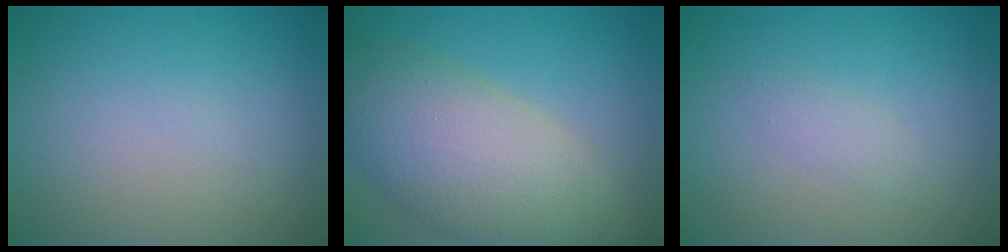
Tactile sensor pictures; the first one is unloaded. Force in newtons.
{"total": 9.5, "press": 9.5, "slide": 0.8}
{"total": 1.1, "press": 1.1, "slide": 0.0}